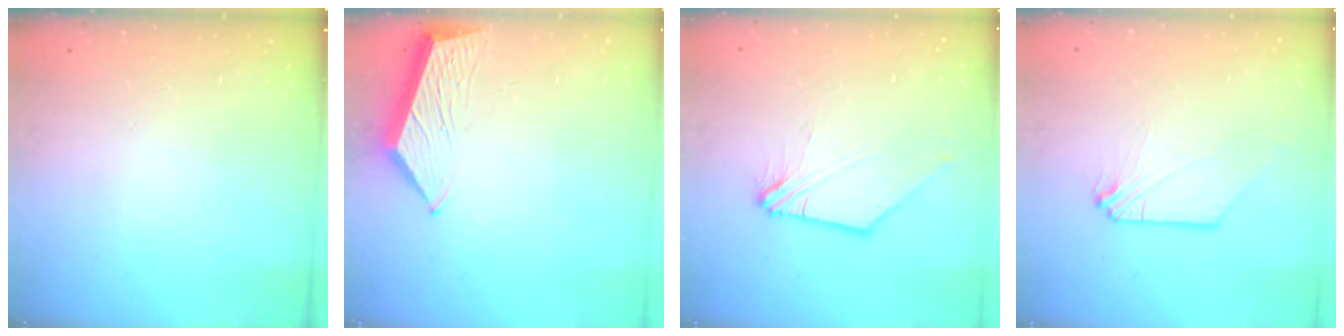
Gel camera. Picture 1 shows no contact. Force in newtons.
{"total": 6.4, "press": 6.4, "slide": 0.5}
{"total": 2.4, "press": 2.4, "slide": 0.5}
{"total": 0.0}